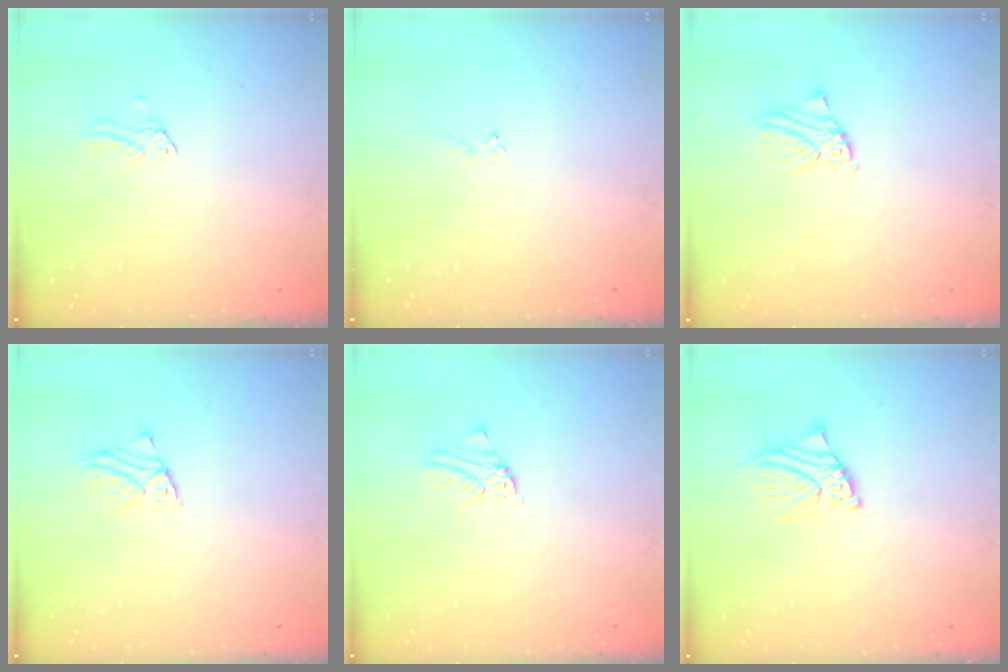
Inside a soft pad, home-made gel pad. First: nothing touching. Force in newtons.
{"total": 3.3, "press": 3.3, "slide": 0.0}
{"total": 1.5, "press": 1.5, "slide": 0.1}
{"total": 1.8, "press": 1.8, "slide": 0.1}
{"total": 0.7, "press": 0.7, "slide": 0.1}
{"total": 7.5, "press": 7.4, "slide": 1.0}